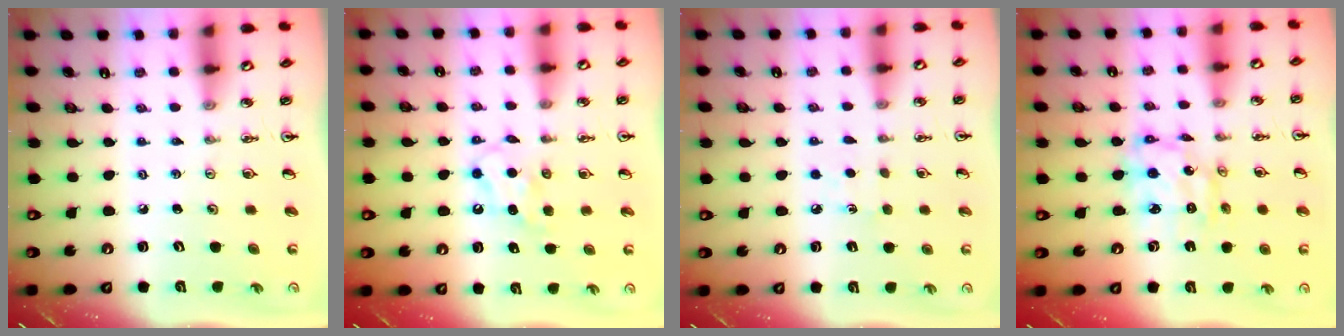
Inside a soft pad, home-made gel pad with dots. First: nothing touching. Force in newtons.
{"total": 5.6, "press": 5.6, "slide": 0.6}
{"total": 5.4, "press": 5.4, "slide": 0.6}
{"total": 9.4, "press": 9.4, "slide": 0.9}